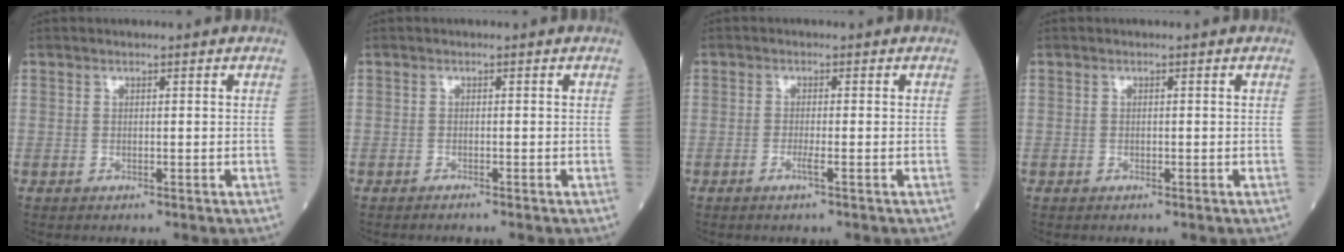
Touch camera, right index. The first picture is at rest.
{"total": 1.3, "force": [-1.1, -0.2, 0.6], "torque": [-0.007, 0.002, -0.014]}
{"total": 1.6, "force": [-0.8, -0.3, 1.3], "torque": [-0.024, -0.003, -0.019]}
{"total": 0.0}